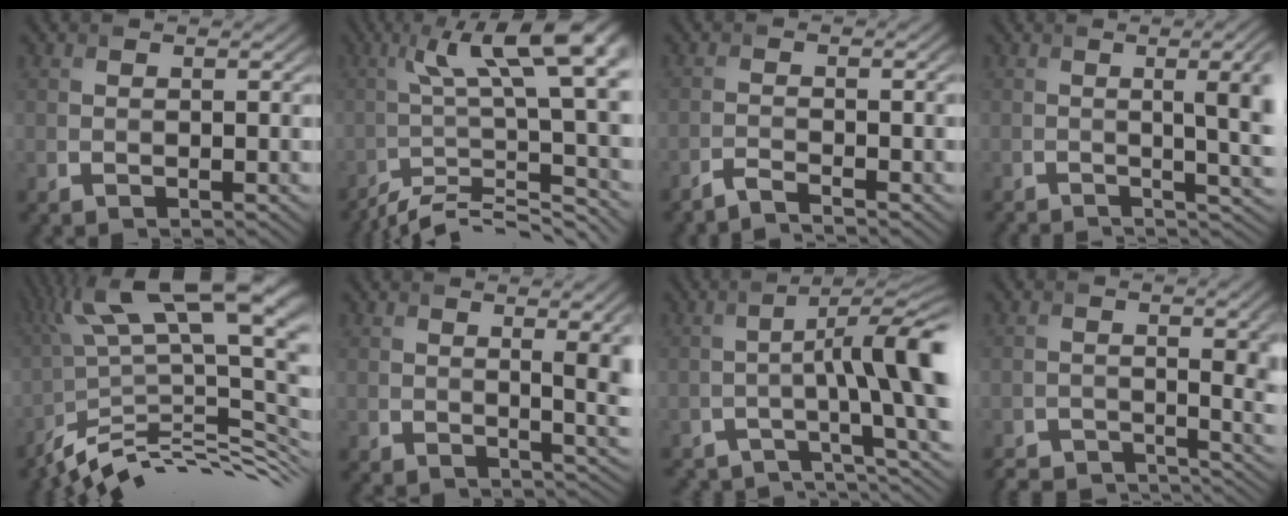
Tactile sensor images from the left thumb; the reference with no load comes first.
{"total": 13.3, "force": [-3.7, 3.4, 12.3], "torque": [-0.196, 0.011, -0.061]}
{"total": 2.5, "force": [-2.2, 0.3, 1.1], "torque": [-0.007, 0.002, -0.056]}
{"total": 9.4, "force": [-1.0, 3.1, 8.8], "torque": [-0.078, 0.005, -0.014]}
{"total": 14.2, "force": [-1.7, 4.1, 13.5], "torque": [-0.219, 0.019, -0.033]}
{"total": 6.9, "force": [1.0, 2.7, 6.3], "torque": [-0.065, 0.007, 0.021]}
{"total": 8.8, "force": [-3.5, 1.2, 7.9], "torque": [-0.099, 0.015, -0.064]}
{"total": 4.7, "force": [-3.1, 1.2, 3.3], "torque": [-0.048, -0.005, -0.053]}